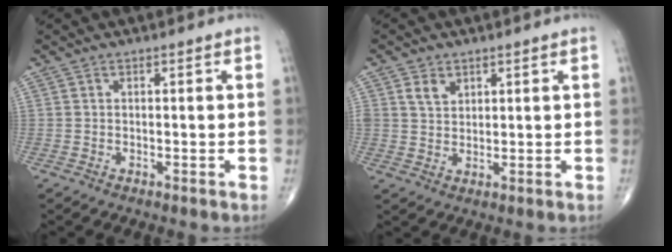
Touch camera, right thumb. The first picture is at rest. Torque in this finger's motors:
{"motor_torque": [0.05, 0.04, 0.27, 0.31, 0.02]}